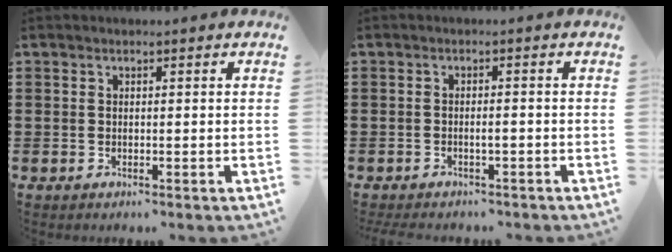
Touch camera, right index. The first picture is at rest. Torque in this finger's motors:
{"motor_torque": [0.06, -0.04, 0.13, 0.09]}